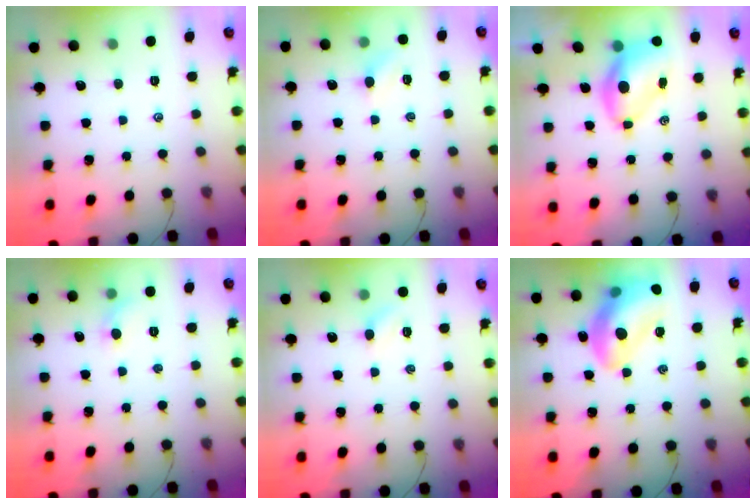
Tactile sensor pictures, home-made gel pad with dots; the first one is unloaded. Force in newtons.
{"total": 4.6, "press": 4.3, "slide": 1.4}
{"total": 7.5, "press": 7.3, "slide": 1.6}
{"total": 5.0, "press": 4.7, "slide": 1.6}
{"total": 3.1, "press": 3.0, "slide": 1.0}
{"total": 18.1, "press": 17.9, "slide": 3.1}